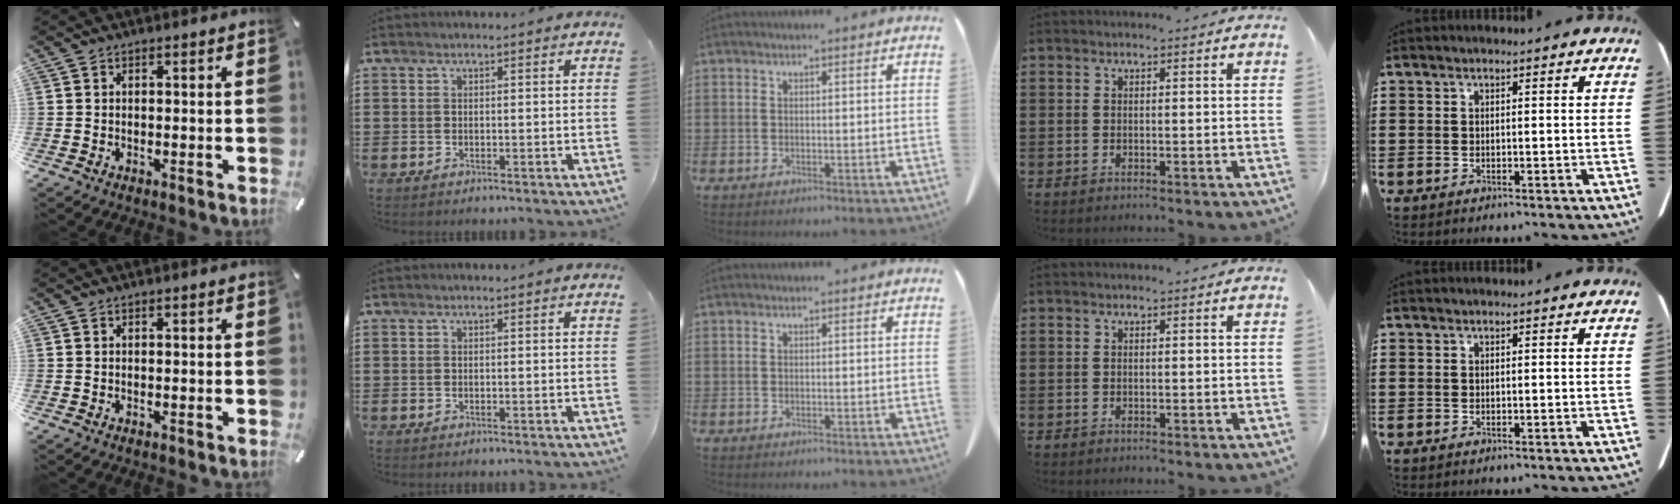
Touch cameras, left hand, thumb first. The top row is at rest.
{}